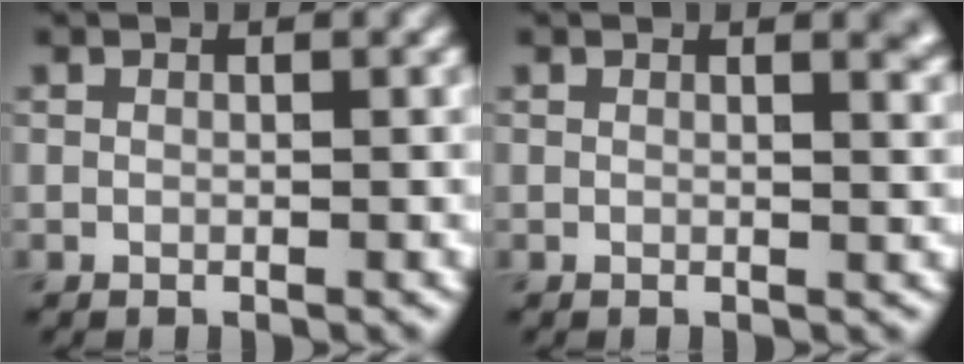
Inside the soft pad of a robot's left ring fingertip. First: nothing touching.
{"total": 1.9, "force": [1.2, 0.7, 1.3], "torque": [-0.003, 0.002, 0.013]}